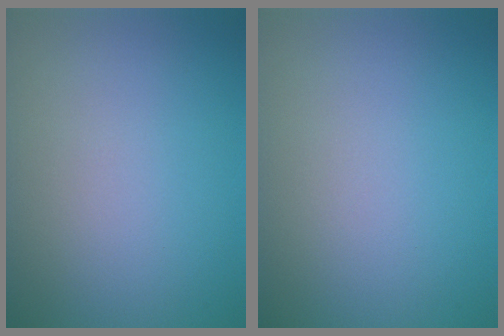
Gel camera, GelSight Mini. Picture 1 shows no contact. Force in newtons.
{"total": 0.0}